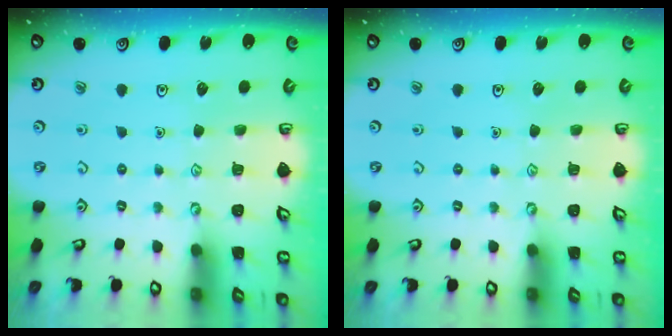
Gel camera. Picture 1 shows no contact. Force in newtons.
{"total": 0.0}